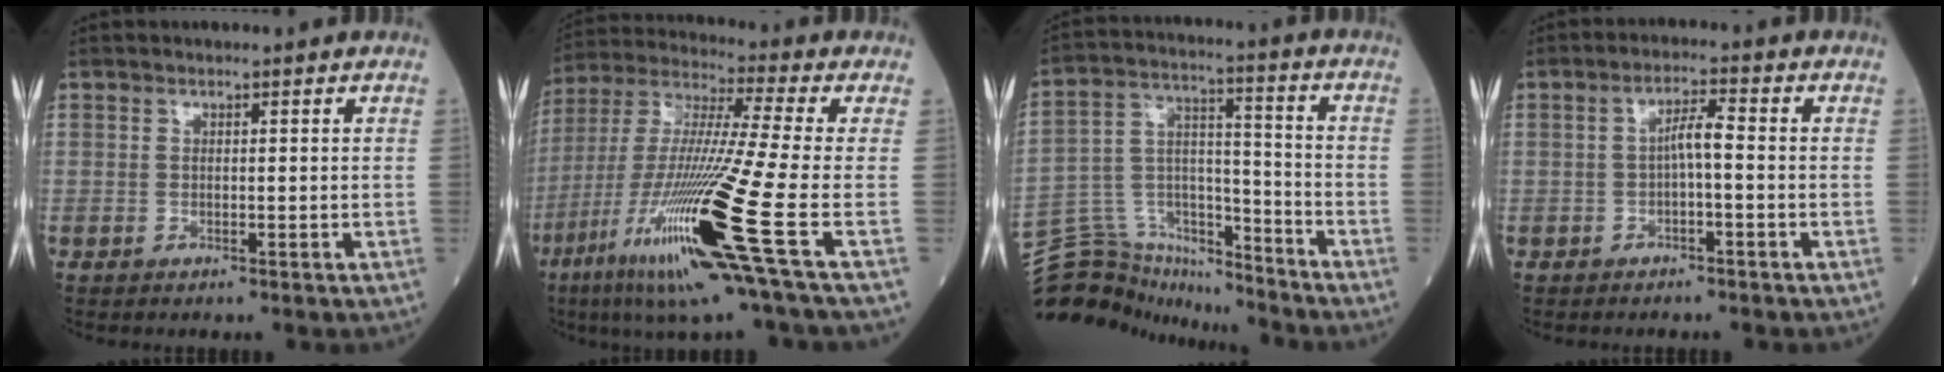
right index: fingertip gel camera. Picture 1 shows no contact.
{"total": 21.8, "force": [-8.6, -0.7, 20.0], "torque": [-0.405, -0.046, -0.167]}
{"total": 16.9, "force": [-15.6, 5.8, 2.5], "torque": [-0.058, 0.059, -0.258]}
{"total": 3.3, "force": [-0.5, 0.5, 3.3], "torque": [-0.056, 0.011, -0.009]}